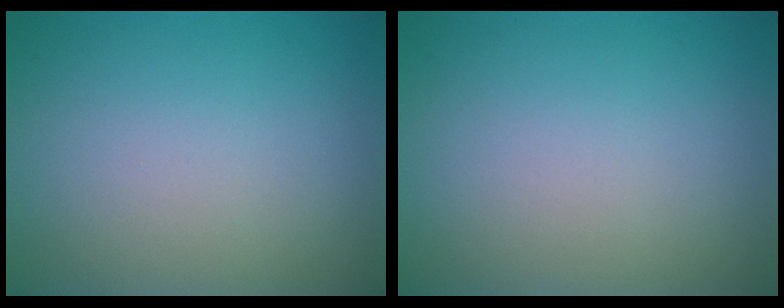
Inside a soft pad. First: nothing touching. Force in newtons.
{"total": 0.0}